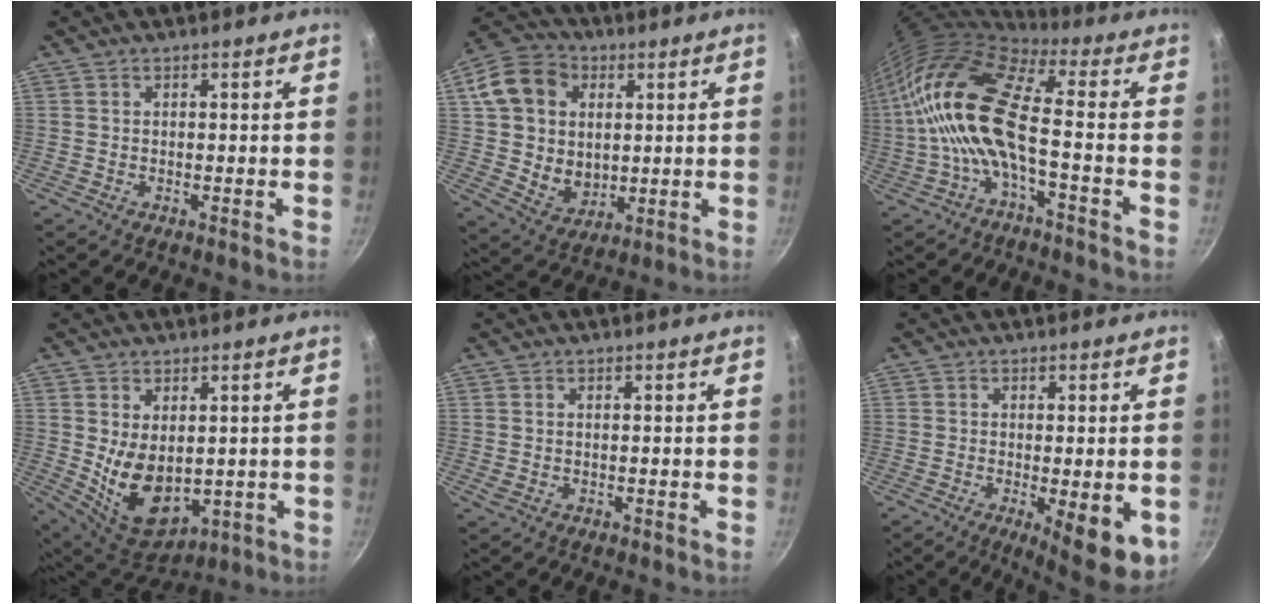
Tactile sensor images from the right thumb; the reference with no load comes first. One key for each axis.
{"total": 15.7, "fx": 3.7, "fy": 12.6, "fz": 8.6, "tx": -0.123, "ty": -0.005, "tz": 0.067}
{"total": 16.8, "fx": -2.6, "fy": 5.6, "fz": 15.6, "tx": -0.334, "ty": 0.054, "tz": -0.059}
{"total": 11.9, "fx": -0.3, "fy": 7.4, "fz": 9.4, "tx": -0.141, "ty": -0.015, "tz": 0.028}
{"total": 0.9, "fx": 0.0, "fy": 0.6, "fz": 0.6, "tx": -0.020, "ty": 0.003, "tz": 0.005}
{"total": 10.3, "fx": -3.2, "fy": 3.3, "fz": 9.2, "tx": -0.120, "ty": -0.020, "tz": -0.038}